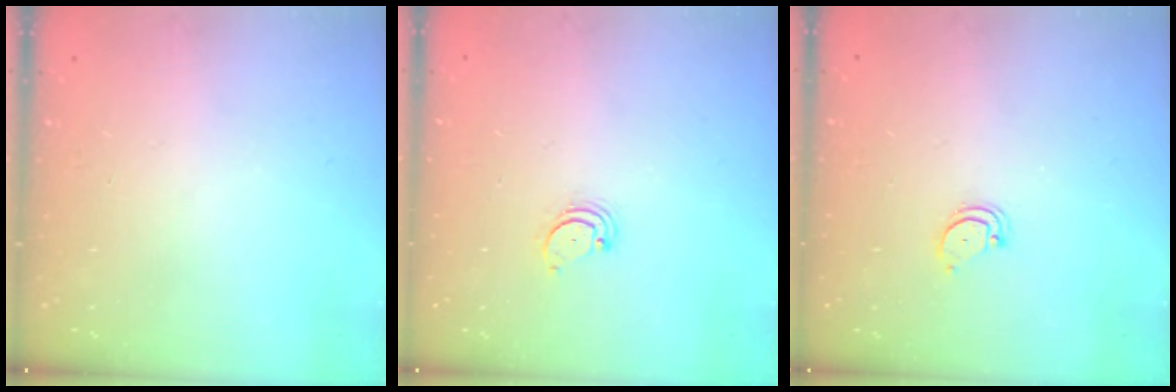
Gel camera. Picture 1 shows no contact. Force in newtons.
{"total": 2.6, "press": 2.5, "slide": 0.3}
{"total": 3.0, "press": 3.0, "slide": 0.3}